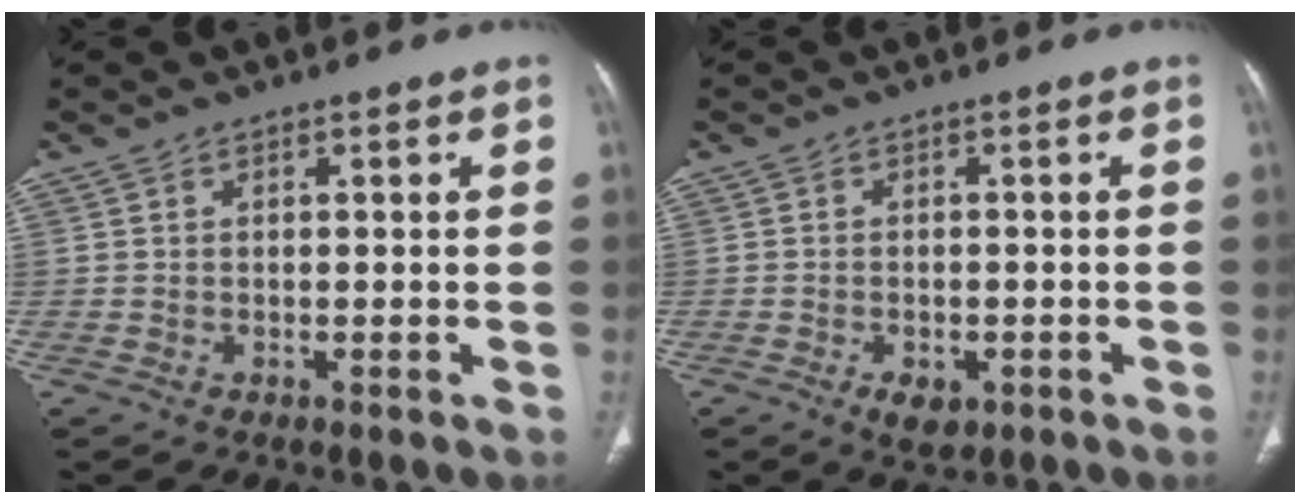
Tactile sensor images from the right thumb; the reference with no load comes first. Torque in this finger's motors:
{"motor_torque": [-0.43, 0.05, 0.16, 0.47, 0.00]}